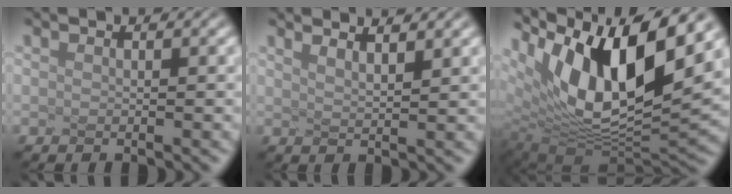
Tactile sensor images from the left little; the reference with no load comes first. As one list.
[{"total": 2.1, "force": [1.9, 0.0, 0.9], "torque": [-0.014, 0.015, 0.032]}, {"total": 12.5, "force": [4.0, 5.5, 10.5], "torque": [-0.223, 0.001, 0.109]}]